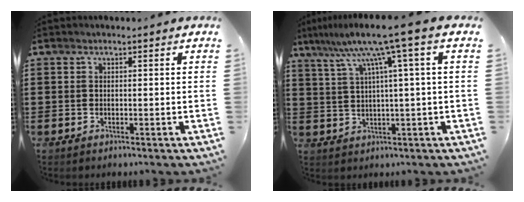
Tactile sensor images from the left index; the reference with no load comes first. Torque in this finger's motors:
{"motor_torque": [2.14, 0.00, 0.96, 0.21]}